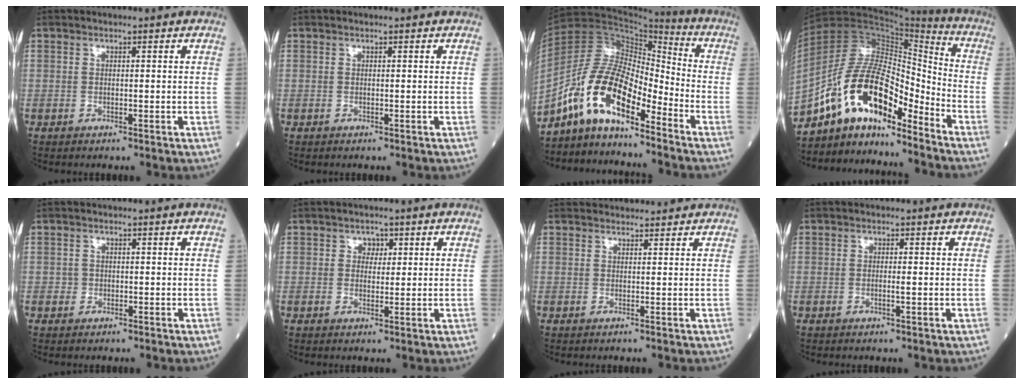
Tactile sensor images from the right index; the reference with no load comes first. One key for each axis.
{"total": 0.0}
{"total": 12.6, "fx": -8.5, "fy": 3.7, "fz": 8.5, "tx": -0.177, "ty": 0.027, "tz": -0.157}
{"total": 16.3, "fx": -11.3, "fy": 5.4, "fz": 10.4, "tx": -0.193, "ty": 0.041, "tz": -0.200}
{"total": 0.7, "fx": -0.2, "fy": 0.6, "fz": 0.0, "tx": 0.001, "ty": 0.005, "tz": -0.006}
{"total": 1.8, "fx": 0.7, "fy": 1.4, "fz": 0.9, "tx": -0.006, "ty": 0.000, "tz": 0.008}
{"total": 4.5, "fx": 4.4, "fy": 0.5, "fz": 0.7, "tx": -0.014, "ty": 0.033, "tz": 0.048}
{"total": 0.8, "fx": -0.2, "fy": -0.1, "fz": 0.8, "tx": -0.015, "ty": -0.001, "tz": -0.004}